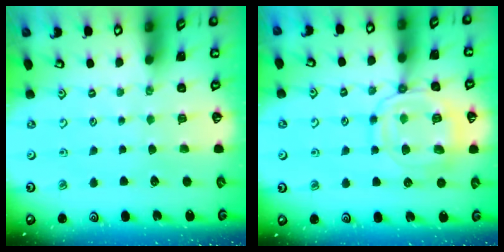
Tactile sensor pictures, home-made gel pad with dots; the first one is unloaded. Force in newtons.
{"total": 13.4, "press": 13.3, "slide": 1.0}